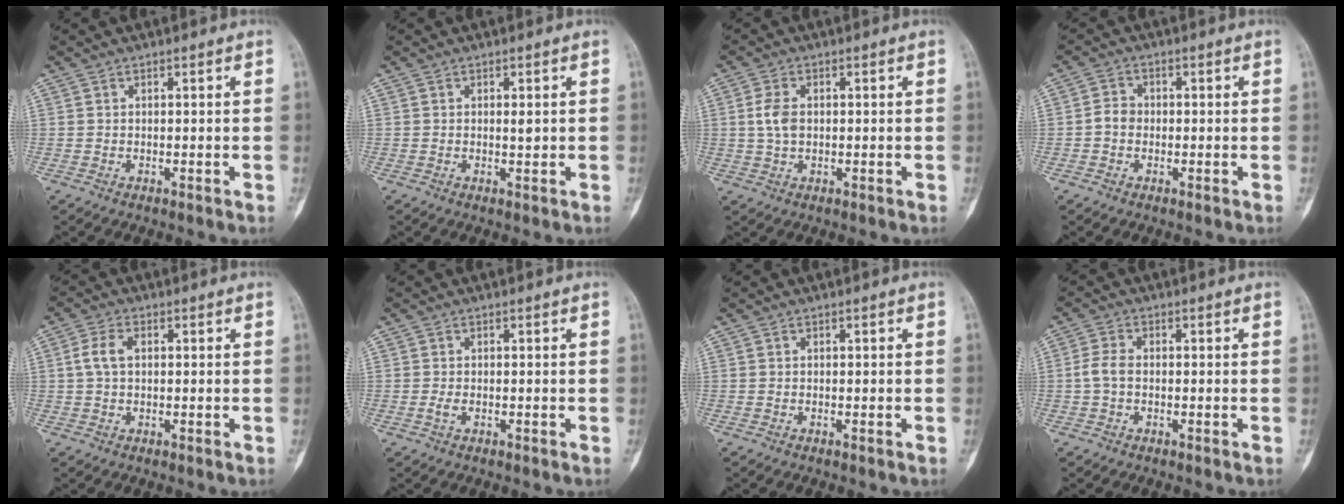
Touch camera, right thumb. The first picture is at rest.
{"total": 1.2, "force": [0.3, 0.5, 1.0], "torque": [-0.012, -0.001, 0.005]}
{"total": 3.9, "force": [0.3, 2.5, 3.0], "torque": [-0.062, 0.005, 0.005]}
{"total": 2.7, "force": [-0.5, 2.3, 1.4], "torque": [-0.017, 0.010, -0.017]}
{"total": 4.0, "force": [0.5, 2.4, 3.1], "torque": [-0.070, 0.010, 0.008]}
{"total": 1.0, "force": [-0.3, 0.5, 0.9], "torque": [-0.025, -0.002, -0.007]}
{"total": 0.0}
{"total": 3.2, "force": [-0.4, 1.9, 2.5], "torque": [-0.057, 0.006, -0.015]}